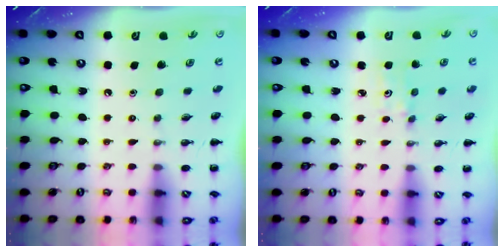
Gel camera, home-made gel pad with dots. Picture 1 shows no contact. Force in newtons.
{"total": 2.9, "press": 2.8, "slide": 0.8}